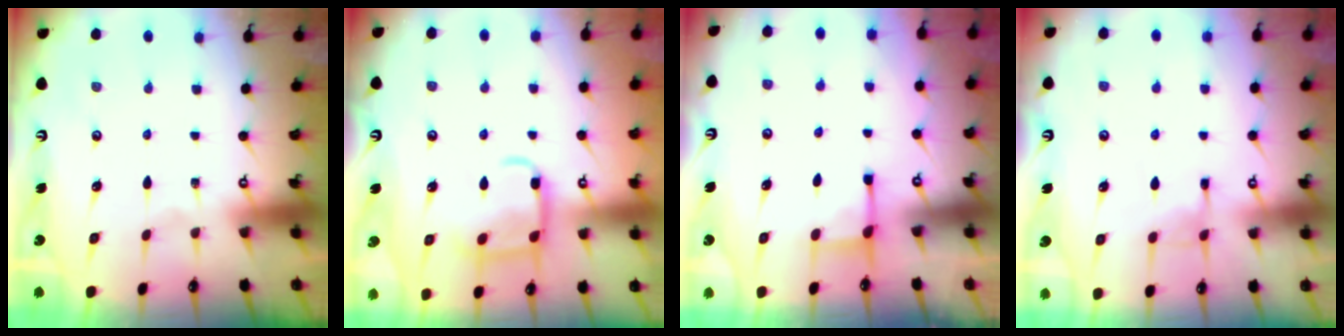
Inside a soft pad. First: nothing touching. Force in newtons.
{"total": 11.8, "press": 11.7, "slide": 1.2}
{"total": 2.7, "press": 2.6, "slide": 0.7}
{"total": 6.6, "press": 6.6, "slide": 0.8}